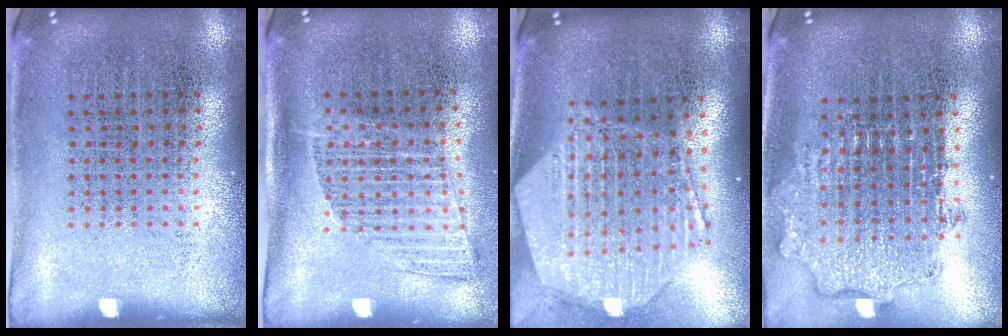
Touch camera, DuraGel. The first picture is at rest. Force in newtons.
{"total": 1.3, "press": 1.1, "slide": 0.8}
{"total": 2.9, "press": 2.3, "slide": 1.8}
{"total": 1.9, "press": 1.5, "slide": 1.2}